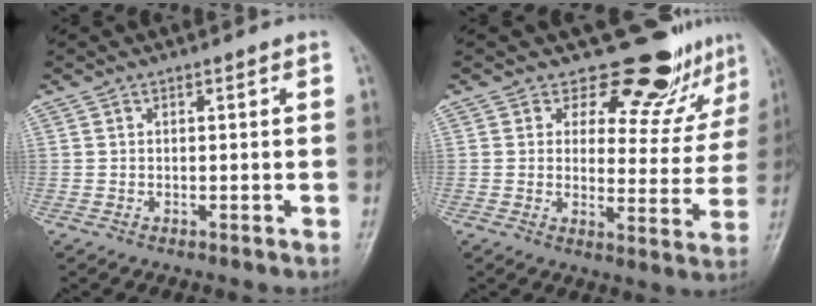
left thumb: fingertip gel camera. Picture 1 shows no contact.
{"total": 12.7, "force": [10.9, 5.8, 3.1], "torque": [0.011, -0.089, 0.122]}